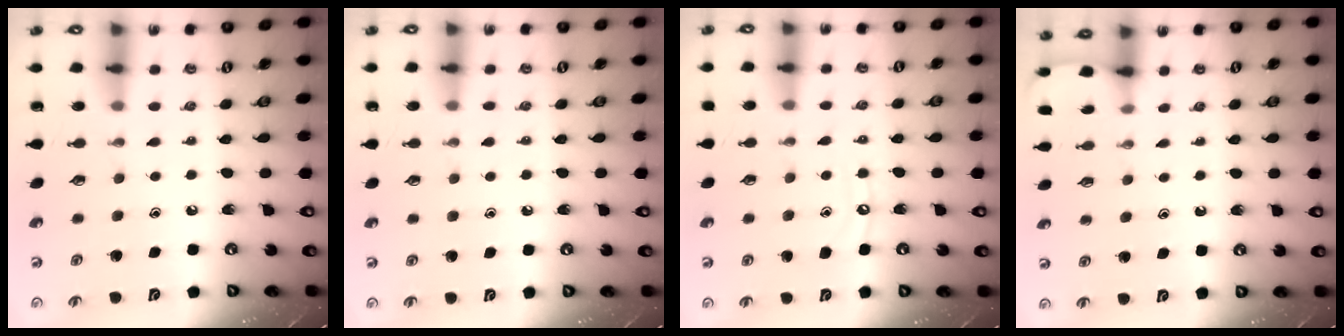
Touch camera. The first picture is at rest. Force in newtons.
{"total": 3.0, "press": 3.0, "slide": 0.4}
{"total": 5.7, "press": 5.7, "slide": 0.5}
{"total": 1.8, "press": 1.8, "slide": 0.2}